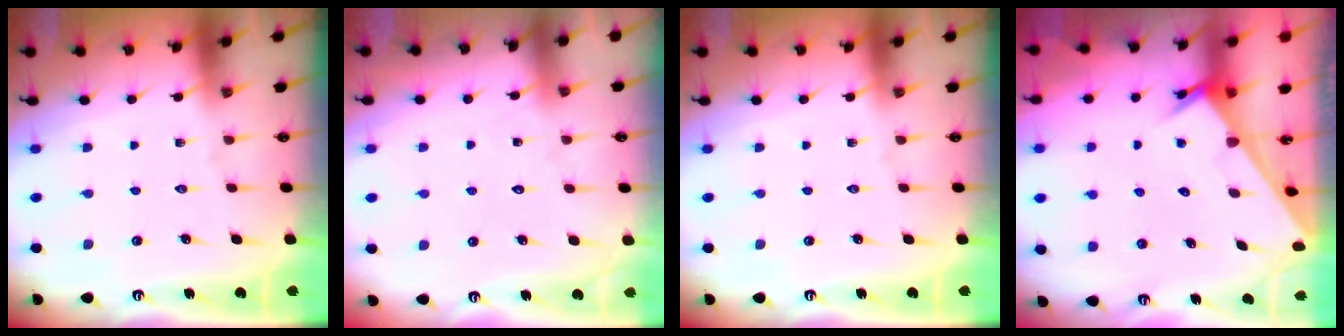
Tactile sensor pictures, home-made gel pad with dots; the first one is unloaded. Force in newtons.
{"total": 6.0, "press": 6.0, "slide": 0.6}
{"total": 0.0}
{"total": 2.3, "press": 2.3, "slide": 0.1}